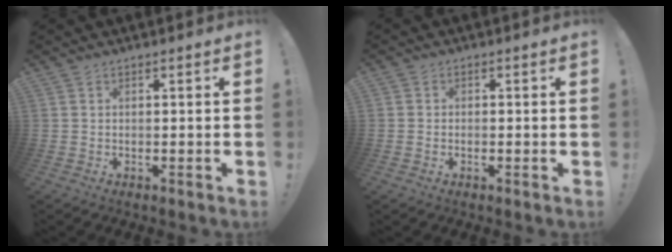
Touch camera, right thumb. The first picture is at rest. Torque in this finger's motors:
{"motor_torque": [-0.31, 1.33, -0.33, 0.70, 0.18]}